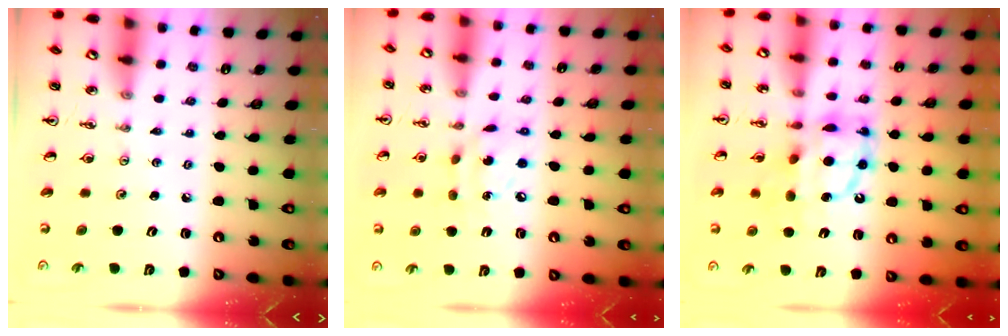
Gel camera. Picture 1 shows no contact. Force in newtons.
{"total": 8.9, "press": 8.9, "slide": 0.5}
{"total": 13.1, "press": 13.0, "slide": 1.1}